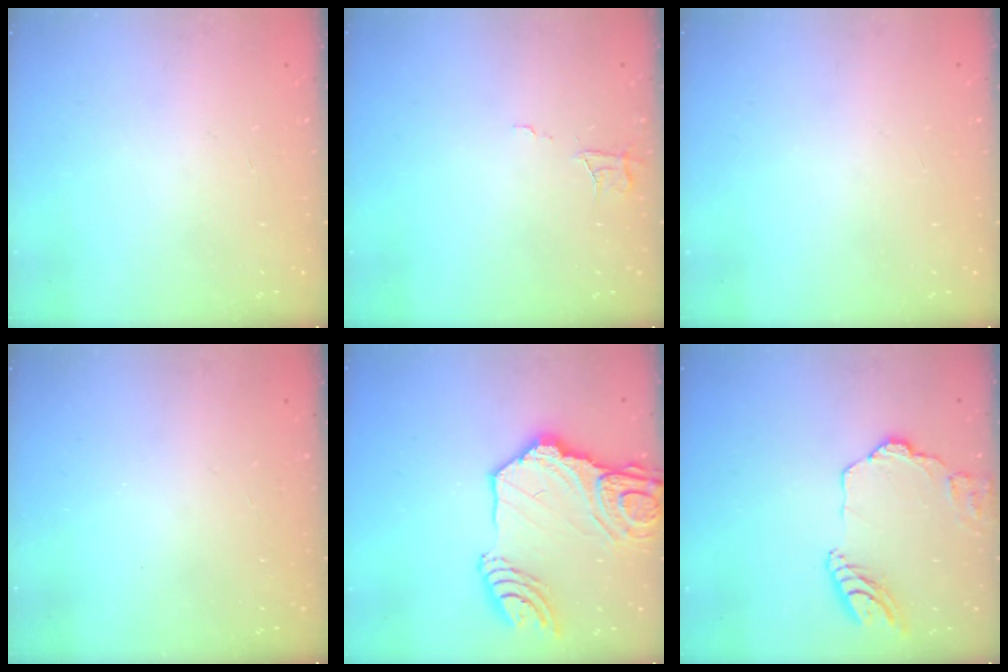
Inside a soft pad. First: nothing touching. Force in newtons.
{"total": 5.6, "press": 5.6, "slide": 0.3}
{"total": 0.0}
{"total": 0.0}
{"total": 21.3, "press": 21.2, "slide": 2.6}
{"total": 13.1, "press": 13.0, "slide": 1.4}